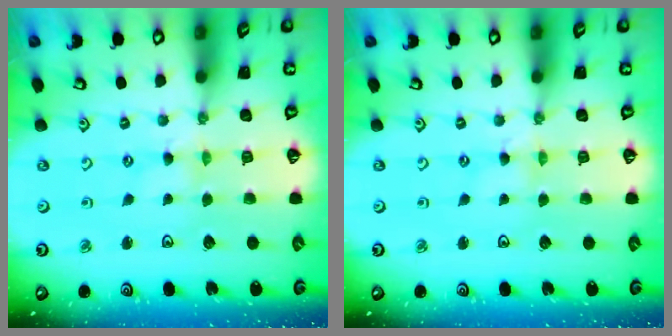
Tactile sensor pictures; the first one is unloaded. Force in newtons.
{"total": 0.0}